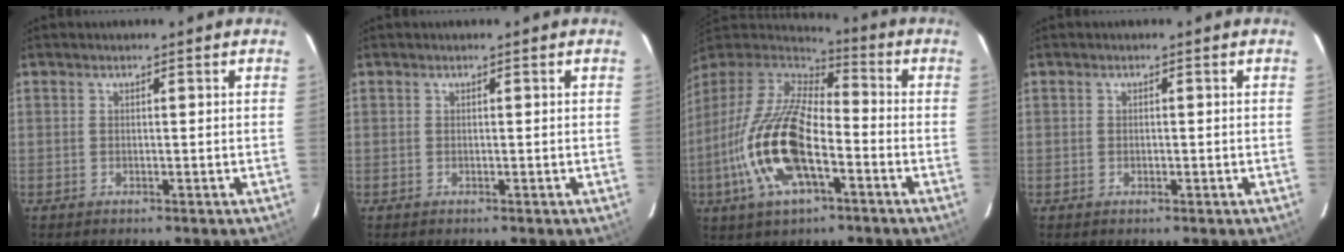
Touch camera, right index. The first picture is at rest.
{"total": 0.0}
{"total": 20.2, "force": [-6.5, 8.4, 17.2], "torque": [-0.362, -0.023, -0.129]}
{"total": 0.6, "force": [-0.1, 0.6, 0.2], "torque": [-0.002, 0.001, -0.002]}